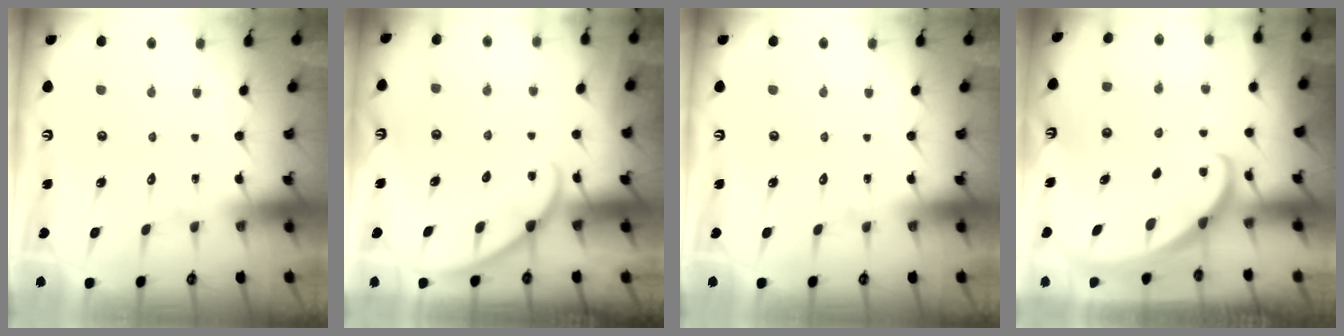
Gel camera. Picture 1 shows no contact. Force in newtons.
{"total": 2.9, "press": 2.9, "slide": 0.4}
{"total": 0.0}
{"total": 1.2, "press": 1.2, "slide": 0.1}